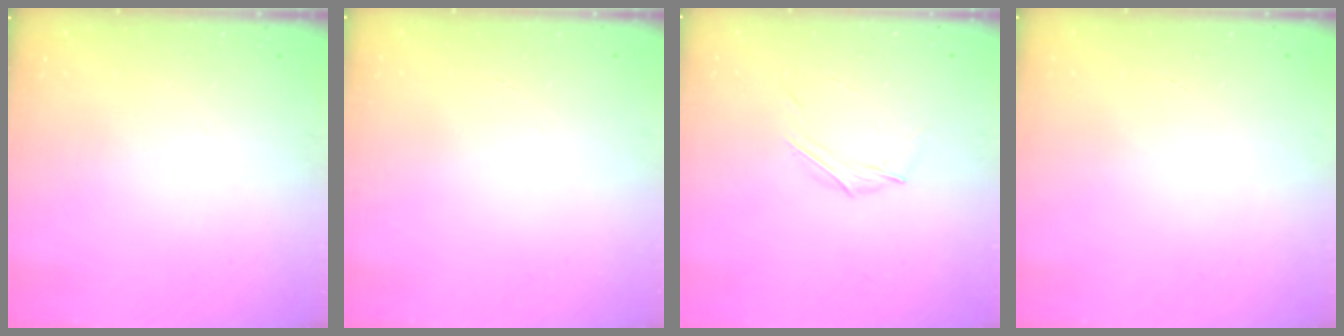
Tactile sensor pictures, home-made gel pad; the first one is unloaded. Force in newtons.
{"total": 0.9, "press": 0.8, "slide": 0.2}
{"total": 3.8, "press": 3.7, "slide": 0.9}
{"total": 0.0}